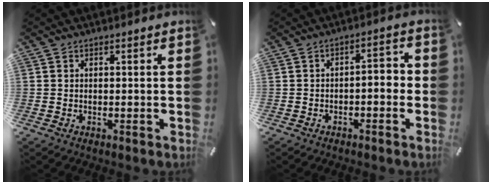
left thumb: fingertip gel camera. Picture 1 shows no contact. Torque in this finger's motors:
{"motor_torque": [-0.03, 0.12, 0.19, 0.27, 0.10]}